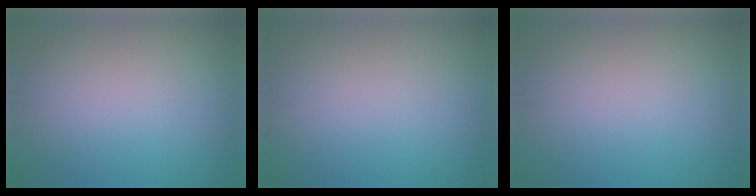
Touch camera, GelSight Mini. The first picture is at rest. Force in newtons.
{"total": 0.0}
{"total": 0.0}